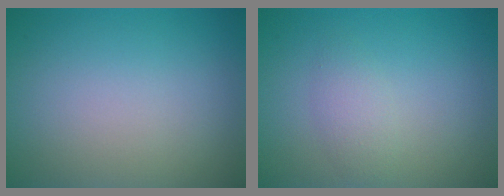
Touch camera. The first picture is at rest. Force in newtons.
{"total": 1.7, "press": 1.7, "slide": 0.0}